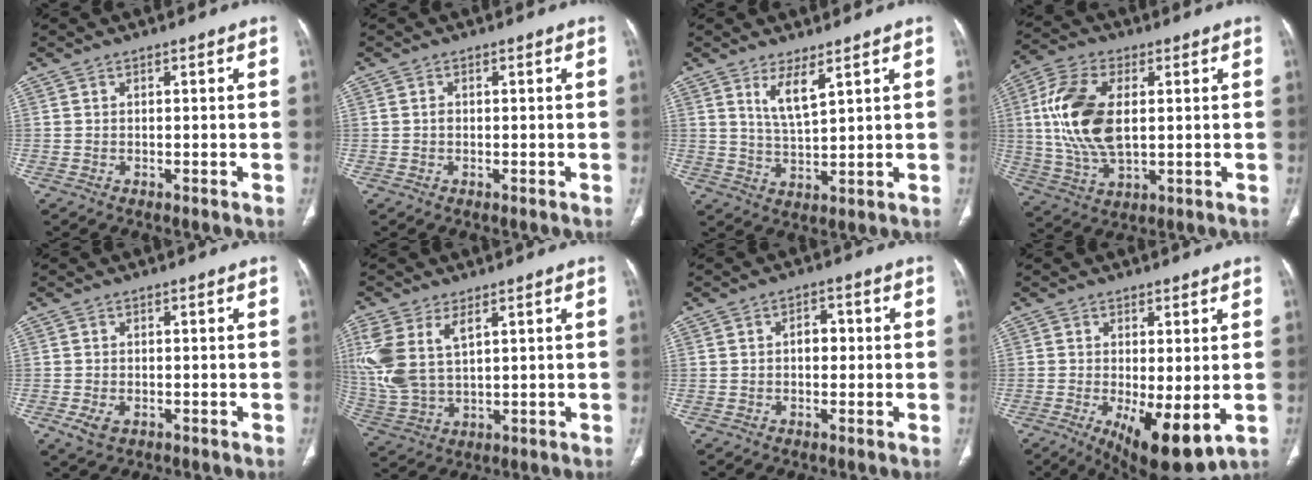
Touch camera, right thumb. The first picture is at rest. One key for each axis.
{"total": 0.7, "fx": -0.1, "fy": 0.6, "fz": 0.4, "tx": -0.006, "ty": 0.002, "tz": -0.002}
{"total": 5.4, "fx": 3.2, "fy": 1.4, "fz": 4.1, "tx": -0.079, "ty": -0.032, "tz": 0.070}
{"total": 15.5, "fx": 2.1, "fy": 8.4, "fz": 12.8, "tx": -0.268, "ty": 0.000, "tz": 0.043}
{"total": 3.1, "fx": -1.1, "fy": 2.0, "fz": 2.1, "tx": -0.045, "ty": -0.003, "tz": -0.014}
{"total": 13.0, "fx": 4.7, "fy": 7.1, "fz": 9.9, "tx": -0.240, "ty": -0.005, "tz": 0.109}
{"total": 2.9, "fx": -0.1, "fy": 2.1, "fz": 2.1, "tx": -0.018, "ty": 0.011, "tz": -0.005}
{"total": 11.3, "fx": -2.7, "fy": 4.1, "fz": 10.2, "tx": -0.158, "ty": -0.027, "tz": -0.028}